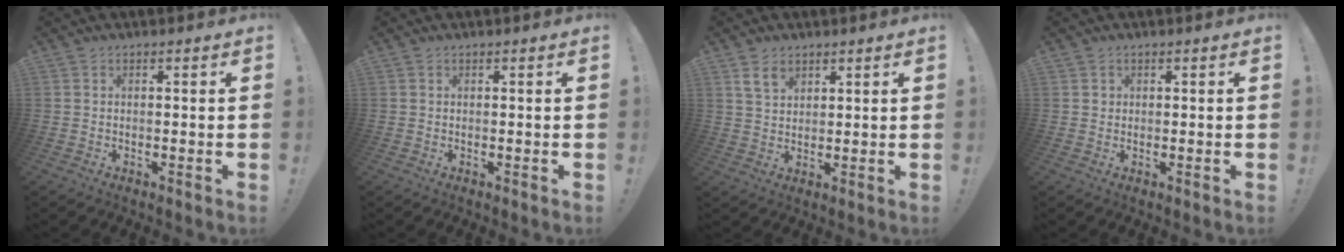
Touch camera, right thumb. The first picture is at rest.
{"total": 0.0}
{"total": 6.2, "force": [3.6, 4.3, 2.7], "torque": [-0.043, -0.008, 0.070]}
{"total": 1.2, "force": [0.5, 1.1, 0.0], "torque": [0.003, 0.000, 0.008]}